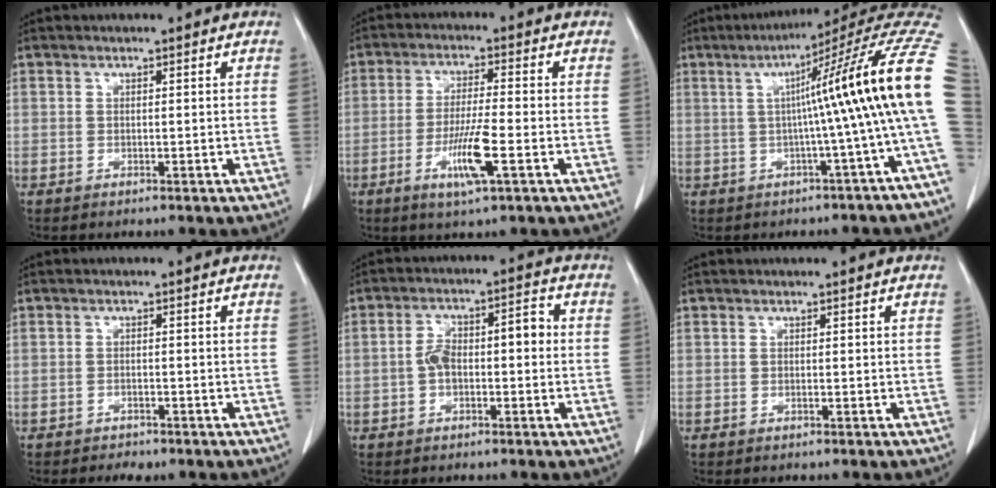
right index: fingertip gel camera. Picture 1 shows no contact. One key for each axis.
{"total": 7.6, "fx": -2.9, "fy": 0.1, "fz": 7.0, "tx": -0.138, "ty": -0.012, "tz": -0.051}
{"total": 14.9, "fx": 0.7, "fy": -2.4, "fz": 14.7, "tx": -0.176, "ty": 0.030, "tz": 0.002}
{"total": 2.3, "fx": -1.9, "fy": 1.1, "fz": 0.9, "tx": -0.015, "ty": -0.001, "tz": -0.024}
{"total": 6.6, "fx": -0.5, "fy": 2.9, "fz": 5.9, "tx": -0.112, "ty": 0.042, "tz": -0.009}
{"total": 0.0}